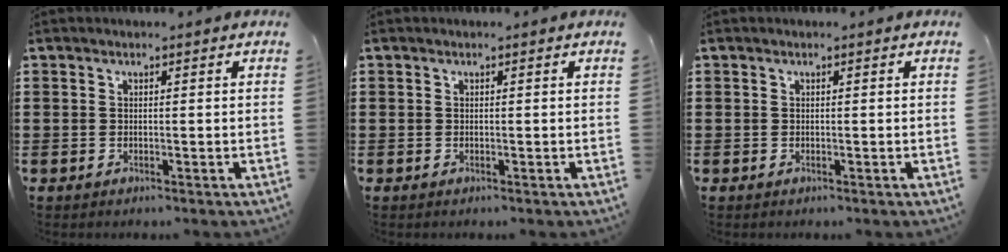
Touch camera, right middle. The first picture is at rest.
{"total": 0.0}
{"total": 0.0}